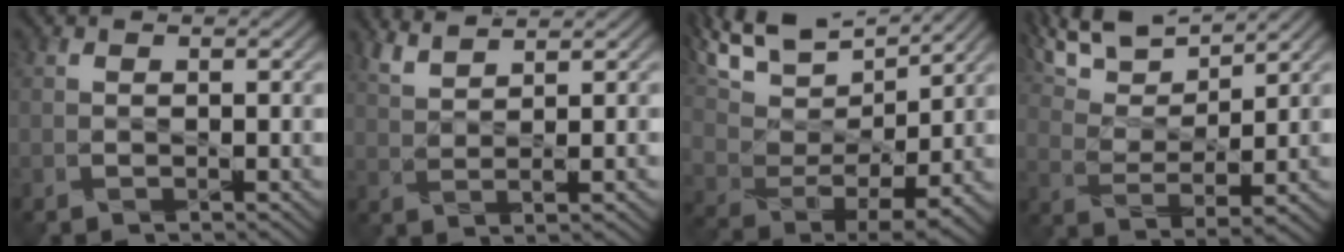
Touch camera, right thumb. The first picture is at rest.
{"total": 4.0, "force": [3.2, 0.6, 2.4], "torque": [-0.046, -0.001, 0.063]}
{"total": 14.2, "force": [10.1, 5.7, 8.3], "torque": [-0.210, 0.024, 0.173]}
{"total": 10.2, "force": [8.1, 2.5, 5.7], "torque": [-0.136, 0.017, 0.153]}